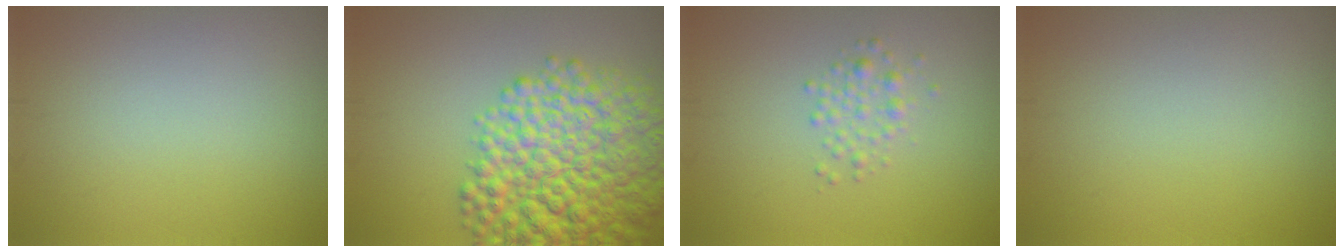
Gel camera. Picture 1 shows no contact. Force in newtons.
{"total": 10.7, "press": 10.7, "slide": 0.5}
{"total": 1.6, "press": 1.6, "slide": 0.0}
{"total": 0.0}